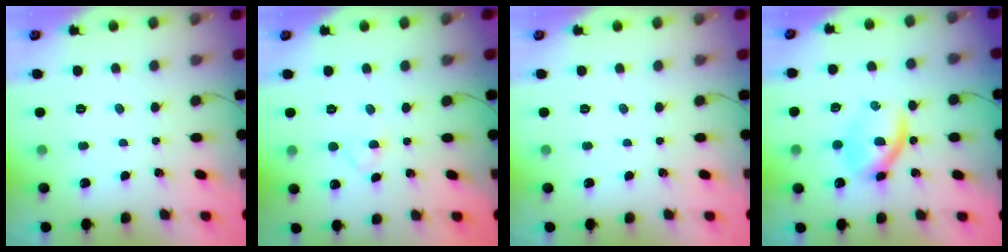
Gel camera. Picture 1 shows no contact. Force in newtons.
{"total": 2.4, "press": 2.1, "slide": 1.1}
{"total": 0.0}
{"total": 6.5, "press": 6.5, "slide": 0.3}